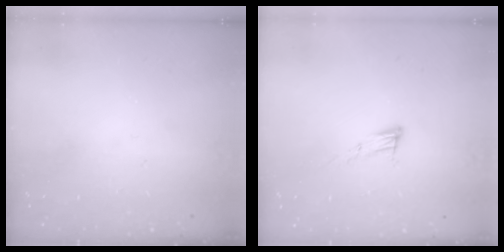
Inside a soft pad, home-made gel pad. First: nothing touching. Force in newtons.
{"total": 8.1, "press": 7.9, "slide": 1.6}